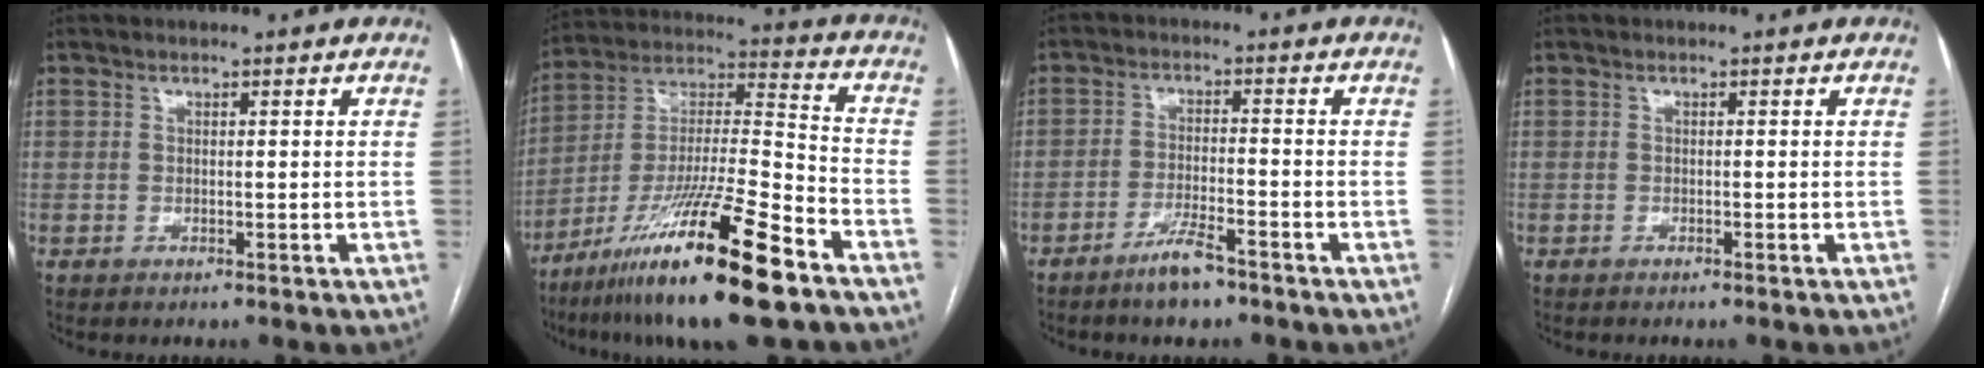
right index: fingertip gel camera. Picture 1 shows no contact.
{"total": 21.6, "force": [-13.5, 1.1, 16.8], "torque": [-0.308, -0.036, -0.240]}
{"total": 5.1, "force": [-3.9, 0.8, 3.3], "torque": [-0.065, -0.004, -0.069]}
{"total": 0.0}